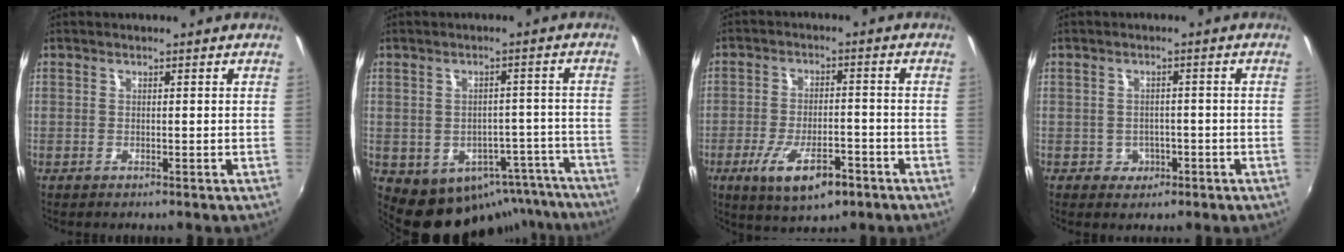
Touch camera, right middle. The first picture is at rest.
{"total": 14.5, "force": [-10.5, 9.0, 4.4], "torque": [-0.078, 0.020, -0.095]}
{"total": 10.5, "force": [-5.6, 3.8, 8.0], "torque": [-0.165, -0.021, -0.088]}
{"total": 3.5, "force": [-1.2, 3.2, 0.8], "torque": [-0.023, 0.005, -0.010]}